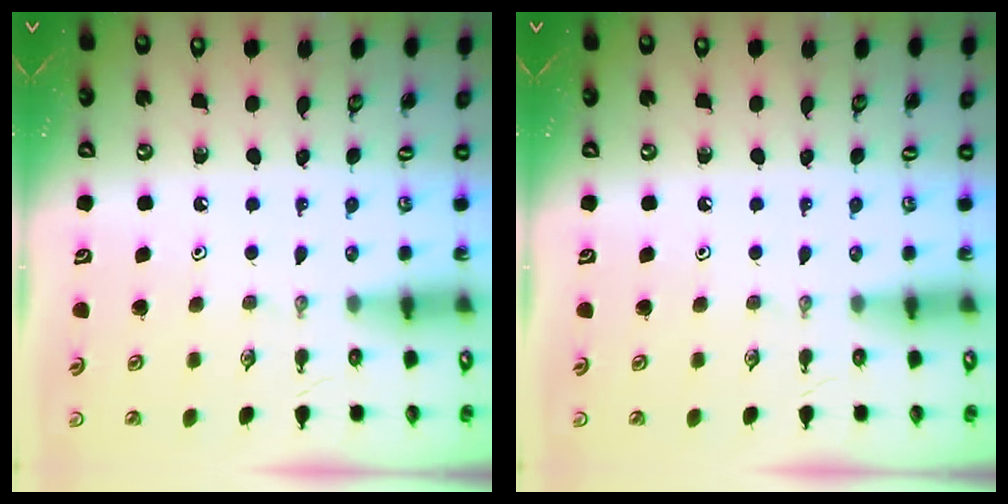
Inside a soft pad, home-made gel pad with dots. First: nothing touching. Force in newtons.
{"total": 0.0}